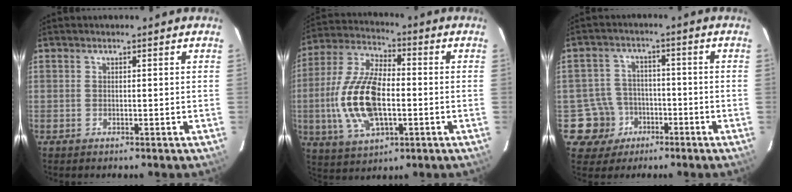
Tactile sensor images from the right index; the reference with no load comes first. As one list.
[{"total": 16.7, "force": [-2.4, 8.1, 14.4], "torque": [-0.305, 0.005, -0.042]}, {"total": 7.6, "force": [-3.3, 6.9, 0.0], "torque": [-0.020, 0.028, -0.048]}]